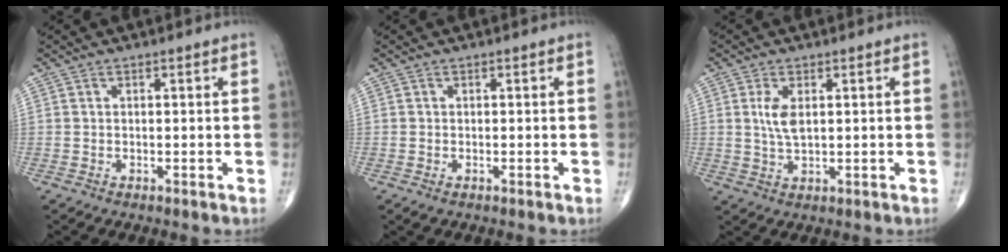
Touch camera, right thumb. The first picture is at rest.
{"total": 0.8, "force": [-0.4, 0.4, 0.6], "torque": [-0.013, -0.003, -0.006]}
{"total": 4.2, "force": [1.0, 1.9, 3.7], "torque": [-0.076, -0.006, 0.023]}